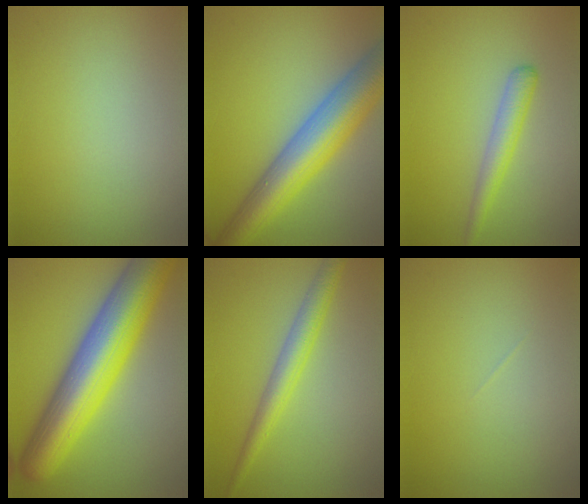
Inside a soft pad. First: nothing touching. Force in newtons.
{"total": 9.2, "press": 9.2, "slide": 0.3}
{"total": 2.4, "press": 2.3, "slide": 0.1}
{"total": 12.1, "press": 12.1, "slide": 0.3}
{"total": 3.1, "press": 3.1, "slide": 0.1}
{"total": 0.0}